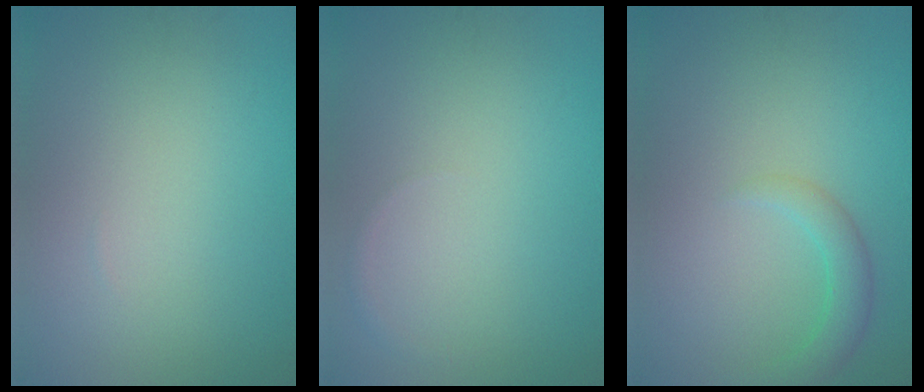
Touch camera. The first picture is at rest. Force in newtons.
{"total": 0.5, "press": 0.5, "slide": 0.0}
{"total": 2.4, "press": 2.4, "slide": 0.3}